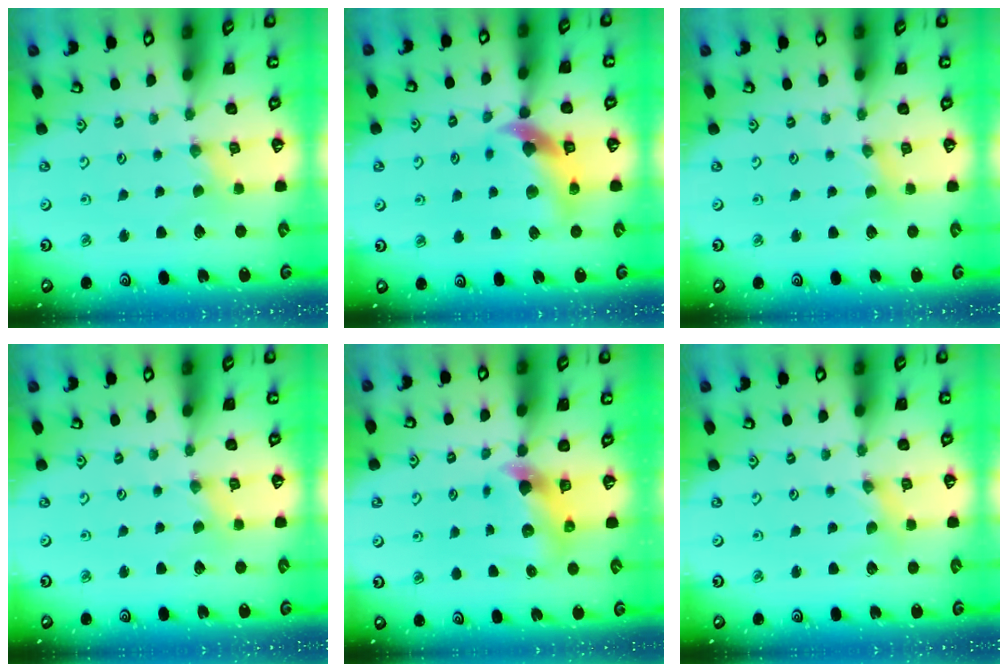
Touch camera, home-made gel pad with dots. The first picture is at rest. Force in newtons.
{"total": 11.3, "press": 11.2, "slide": 1.7}
{"total": 1.7, "press": 1.7, "slide": 0.2}
{"total": 0.0}
{"total": 6.8, "press": 6.8, "slide": 0.5}
{"total": 1.0, "press": 1.0, "slide": 0.2}